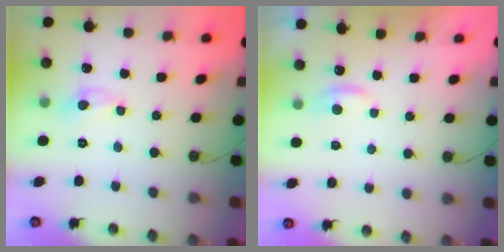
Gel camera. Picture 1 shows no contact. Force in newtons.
{"total": 0.6, "press": 0.1, "slide": 0.6}